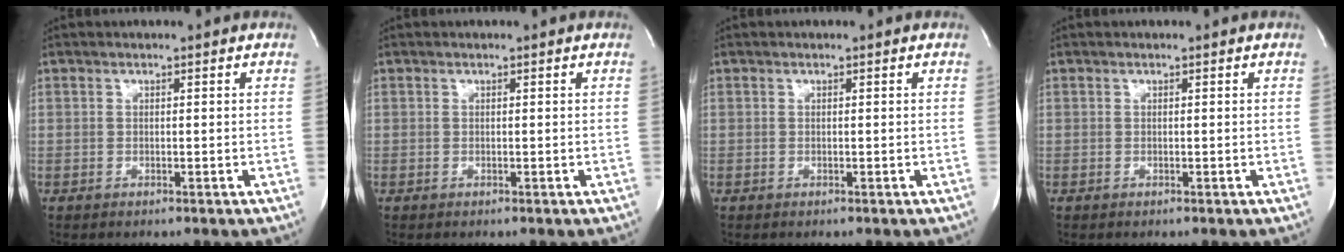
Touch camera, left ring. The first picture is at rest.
{"total": 0.0}
{"total": 0.0}
{"total": 0.0}